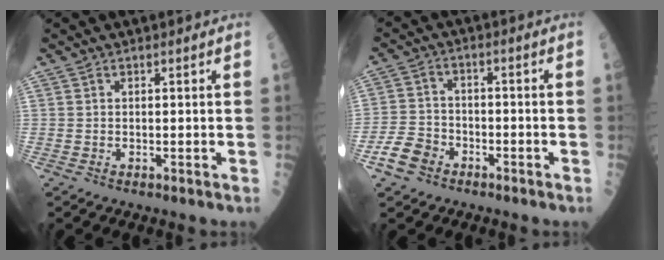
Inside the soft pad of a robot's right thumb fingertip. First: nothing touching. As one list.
[{"total": 6.1, "force": [-3.6, 4.2, 2.5], "torque": [-0.044, 0.025, -0.067]}]